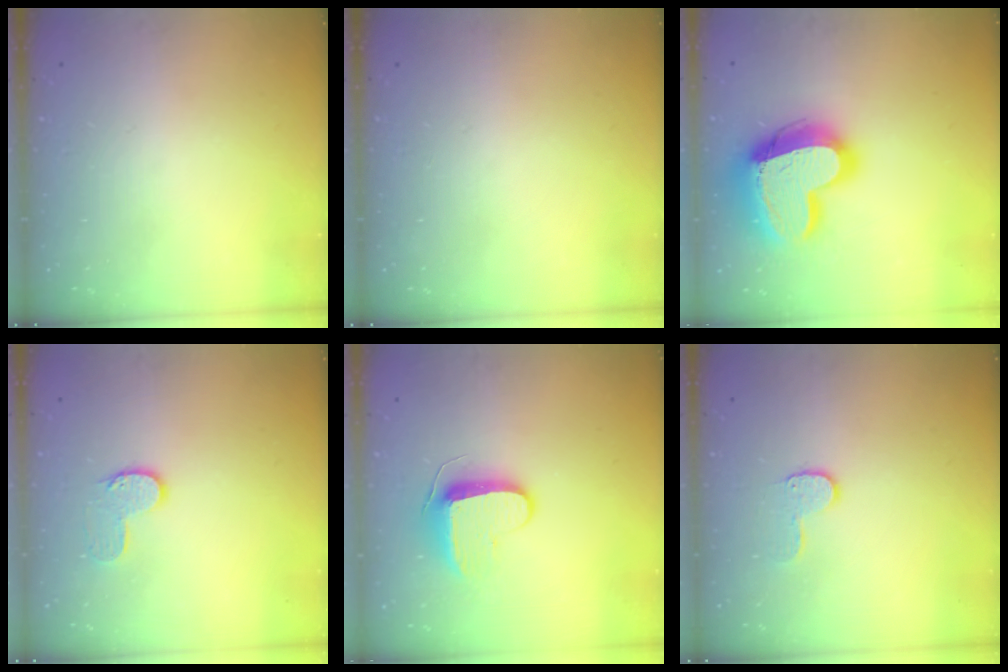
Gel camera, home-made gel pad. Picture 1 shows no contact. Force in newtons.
{"total": 0.0}
{"total": 21.0, "press": 20.9, "slide": 1.9}
{"total": 6.8, "press": 6.8, "slide": 0.3}
{"total": 8.9, "press": 8.9, "slide": 0.8}
{"total": 6.5, "press": 6.4, "slide": 0.4}